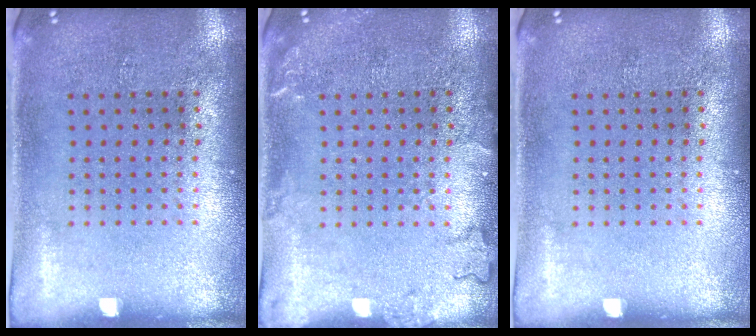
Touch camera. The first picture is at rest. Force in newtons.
{"total": 1.7, "press": 1.6, "slide": 0.3}
{"total": 0.0}